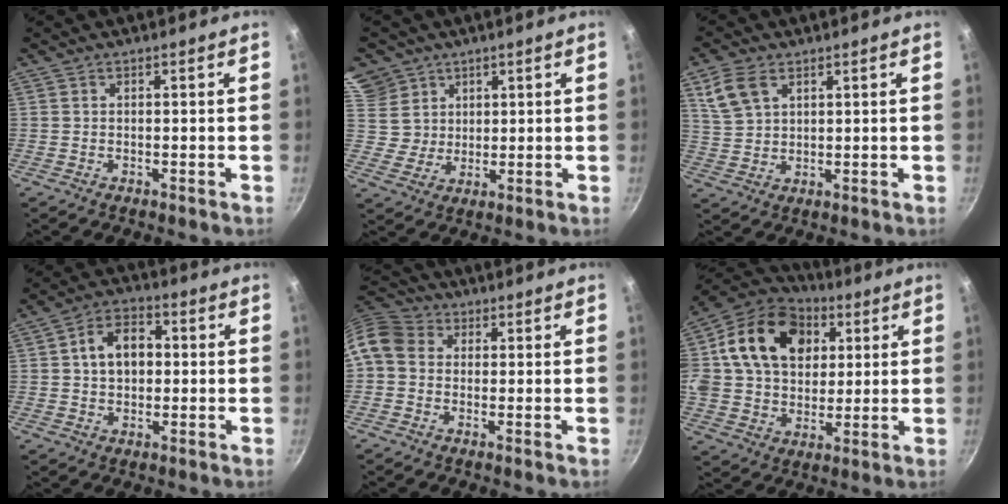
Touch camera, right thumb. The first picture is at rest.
{"total": 8.2, "force": [4.7, 6.7, 1.1], "torque": [0.017, -0.019, 0.091]}
{"total": 7.0, "force": [3.5, 4.4, 4.2], "torque": [-0.076, -0.004, 0.077]}
{"total": 8.8, "force": [0.9, 6.2, 6.2], "torque": [-0.074, 0.019, 0.007]}
{"total": 8.6, "force": [0.3, 7.1, 4.8], "torque": [-0.089, 0.025, -0.014]}
{"total": 25.3, "force": [7.0, 18.6, 15.7], "torque": [-0.275, 0.023, 0.112]}